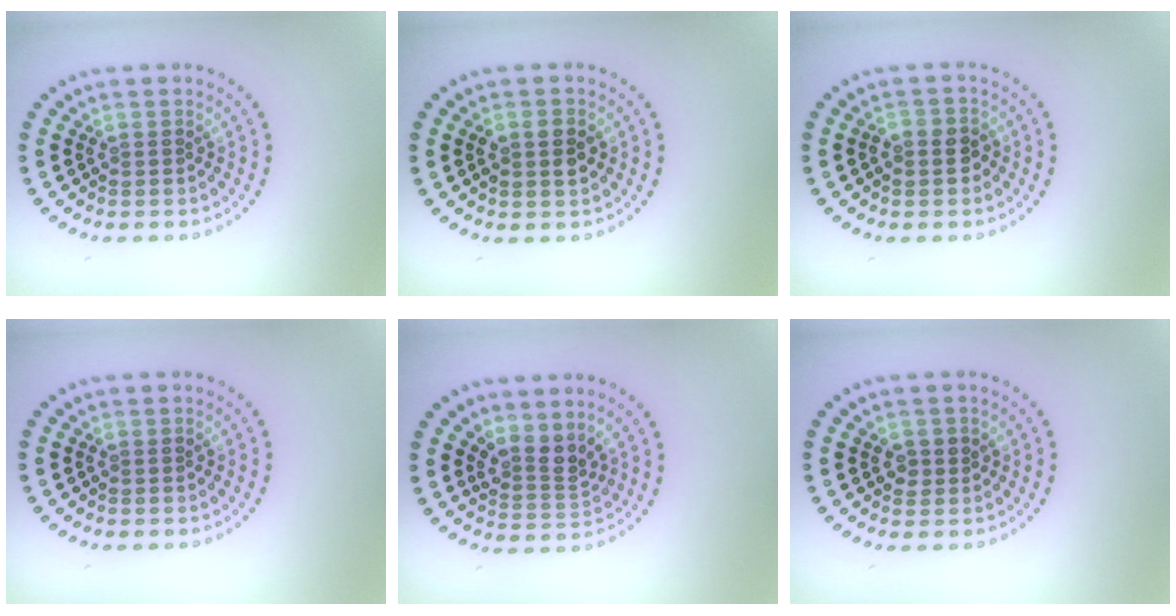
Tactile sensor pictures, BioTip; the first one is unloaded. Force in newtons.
{"total": 2.0, "press": 2.0, "slide": 0.3}
{"total": 1.9, "press": 1.9, "slide": 0.6}
{"total": 0.0}
{"total": 2.8, "press": 2.0, "slide": 2.0}
{"total": 1.4, "press": 1.4, "slide": 0.2}